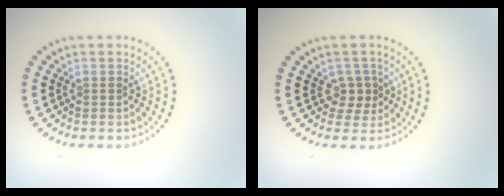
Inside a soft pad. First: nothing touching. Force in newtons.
{"total": 1.7, "press": 1.5, "slide": 0.9}